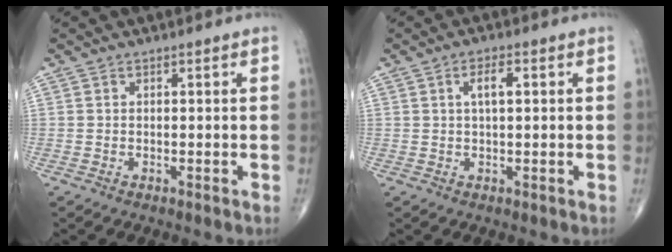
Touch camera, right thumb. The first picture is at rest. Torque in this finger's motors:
{"motor_torque": [0.75, 2.25, 0.54, 0.37, 0.00]}